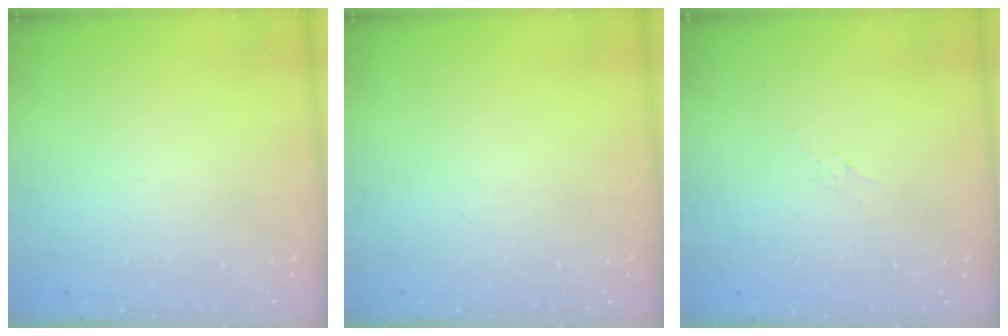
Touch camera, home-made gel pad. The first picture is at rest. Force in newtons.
{"total": 0.0}
{"total": 2.8, "press": 2.7, "slide": 0.6}